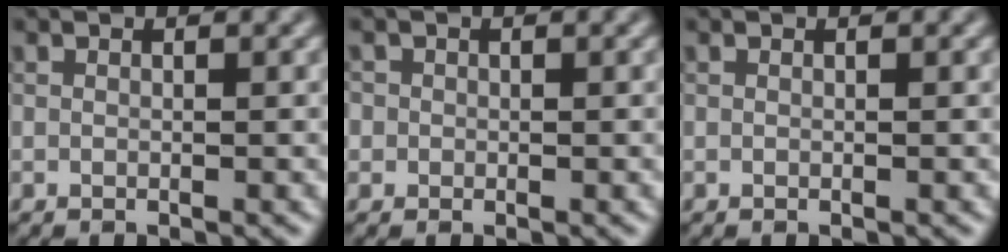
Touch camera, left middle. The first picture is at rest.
{"total": 1.1, "force": [0.2, 1.0, 0.2], "torque": [0.001, 0.002, -0.004]}
{"total": 0.0}